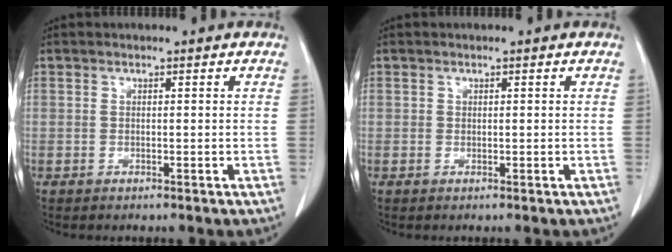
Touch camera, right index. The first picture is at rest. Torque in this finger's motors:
{"motor_torque": [0.00, 0.05, -0.01, 0.00]}